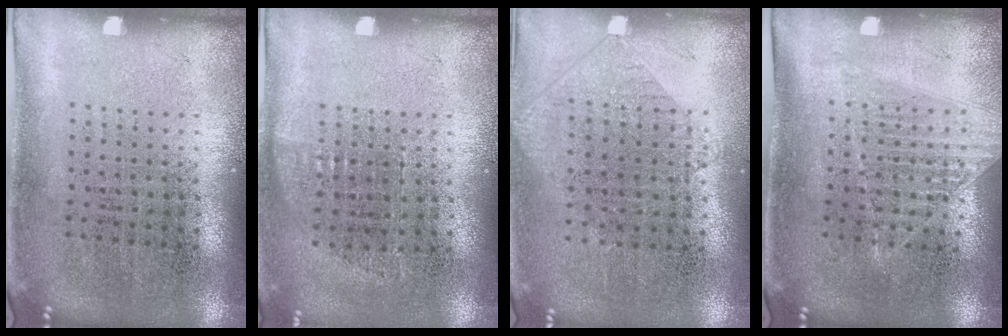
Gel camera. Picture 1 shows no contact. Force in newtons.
{"total": 0.6, "press": 0.5, "slide": 0.3}
{"total": 0.9, "press": 0.8, "slide": 0.3}
{"total": 1.1, "press": 1.1, "slide": 0.4}